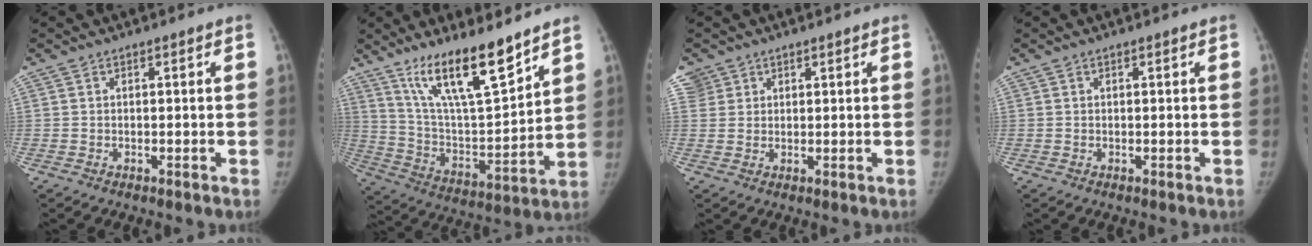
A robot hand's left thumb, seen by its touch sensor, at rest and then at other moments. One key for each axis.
{"total": 17.7, "fx": 12.7, "fy": 4.0, "fz": 11.6, "tx": -0.175, "ty": -0.075, "tz": 0.237}
{"total": 3.3, "fx": 2.1, "fy": 2.6, "fz": -0.2, "tx": 0.029, "ty": -0.006, "tz": 0.035}
{"total": 0.0}